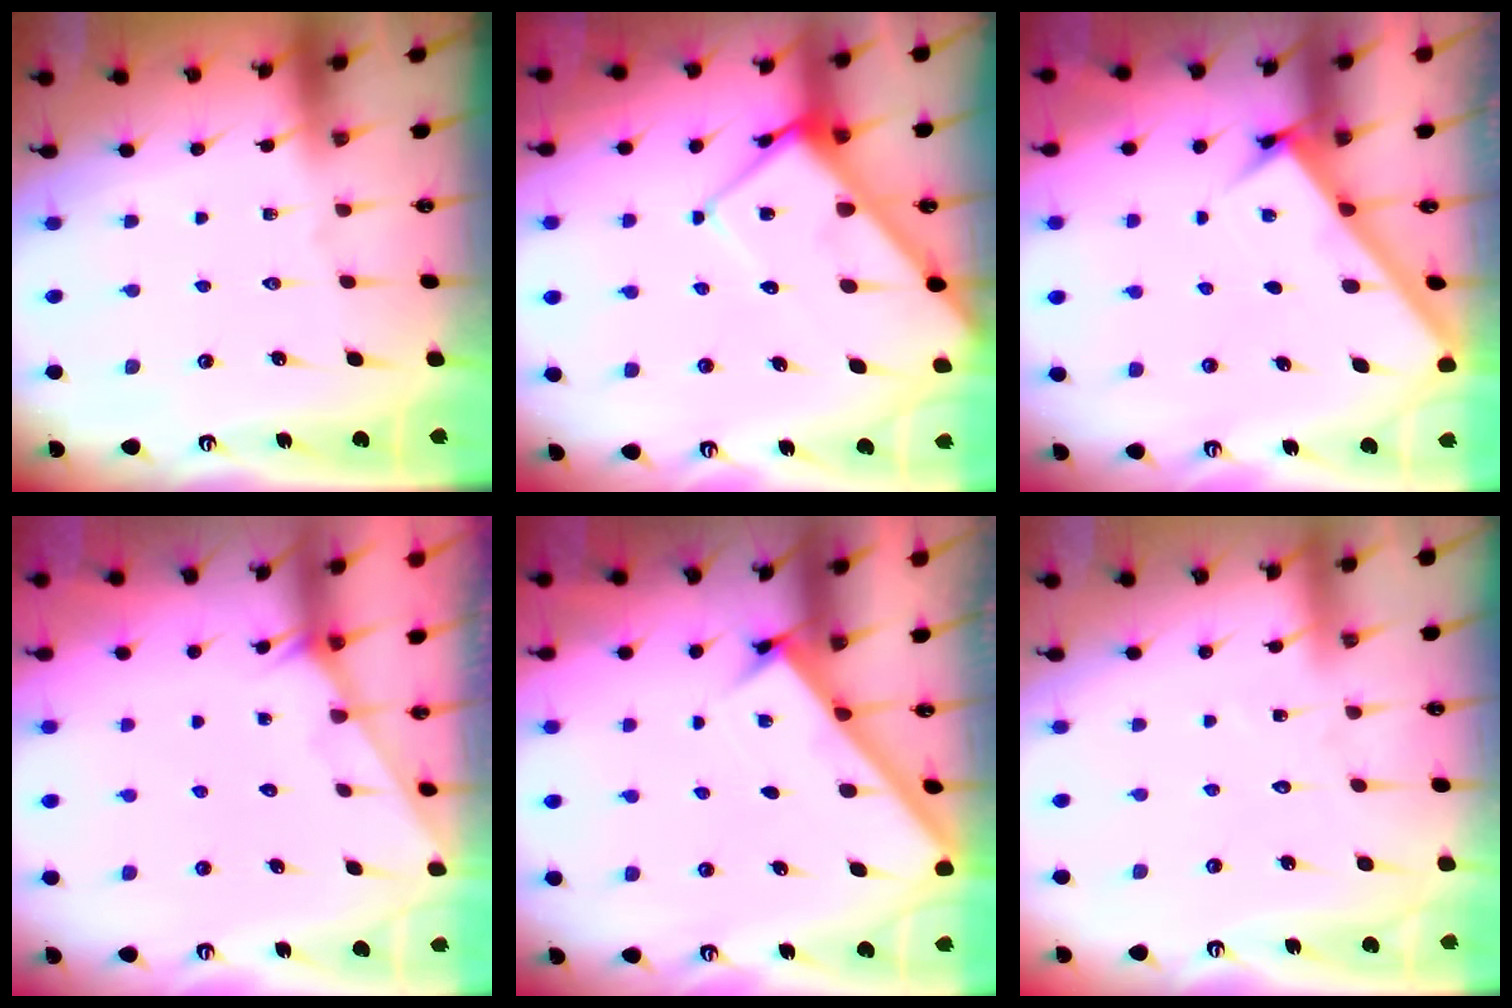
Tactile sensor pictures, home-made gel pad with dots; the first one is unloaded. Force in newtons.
{"total": 9.7, "press": 9.7, "slide": 0.8}
{"total": 3.0, "press": 3.0, "slide": 0.2}
{"total": 1.3, "press": 1.3, "slide": 0.1}
{"total": 2.7, "press": 2.7, "slide": 0.3}
{"total": 4.3, "press": 4.3, "slide": 0.4}